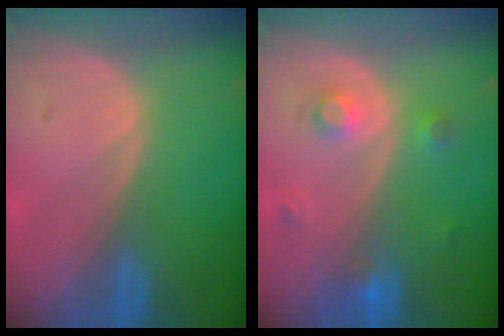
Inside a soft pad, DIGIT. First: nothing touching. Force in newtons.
{"total": 3.4, "press": 3.0, "slide": 1.6}